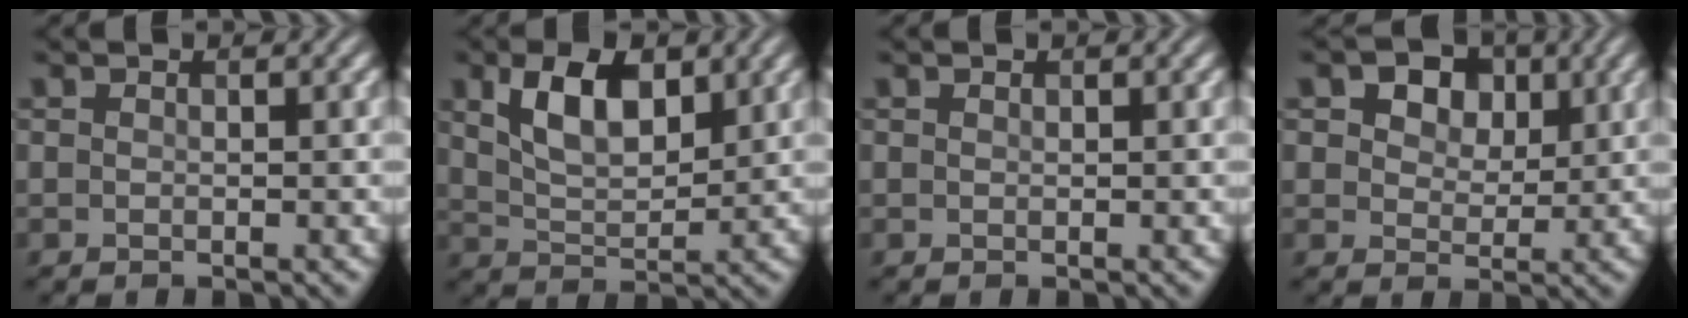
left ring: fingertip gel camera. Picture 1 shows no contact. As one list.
[{"total": 5.5, "force": [2.5, 2.8, 4.0], "torque": [-0.081, 0.002, 0.045]}, {"total": 0.0}, {"total": 6.5, "force": [3.2, 4.3, 3.7], "torque": [-0.069, 0.011, 0.039]}]